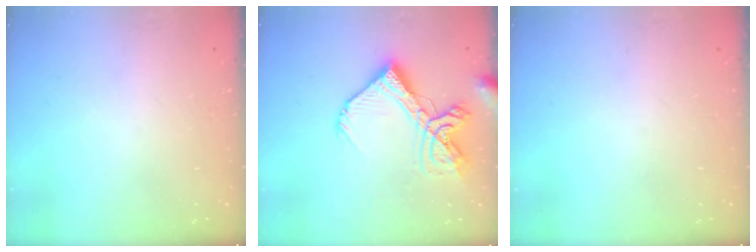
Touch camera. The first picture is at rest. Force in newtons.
{"total": 16.2, "press": 16.1, "slide": 1.7}
{"total": 0.0}